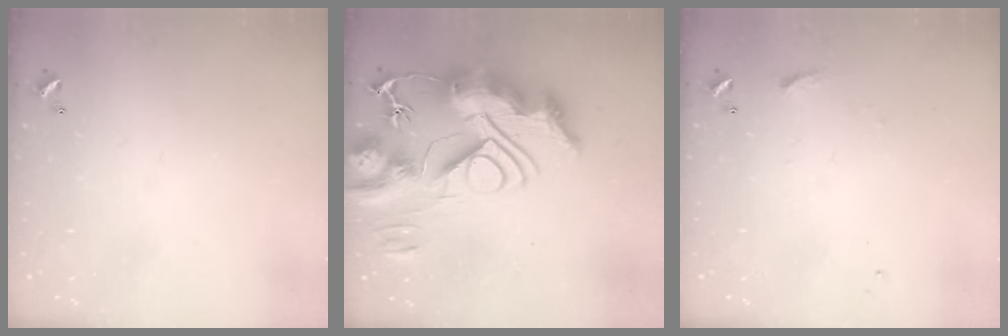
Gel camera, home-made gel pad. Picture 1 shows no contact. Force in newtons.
{"total": 0.5, "press": 0.5, "slide": 0.0}
{"total": 7.2, "press": 7.2, "slide": 0.7}